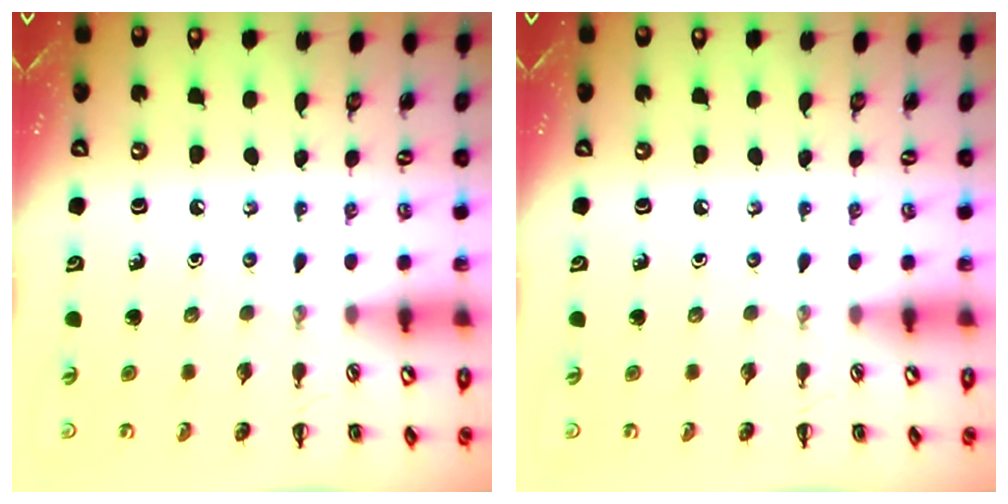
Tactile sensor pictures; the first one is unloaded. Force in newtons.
{"total": 0.0}